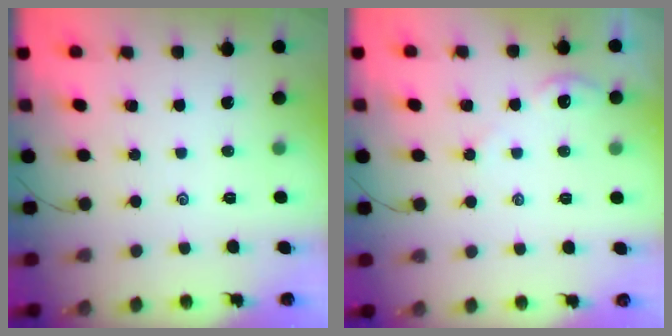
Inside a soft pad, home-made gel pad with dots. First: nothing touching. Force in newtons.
{"total": 2.4, "press": 2.4, "slide": 0.4}